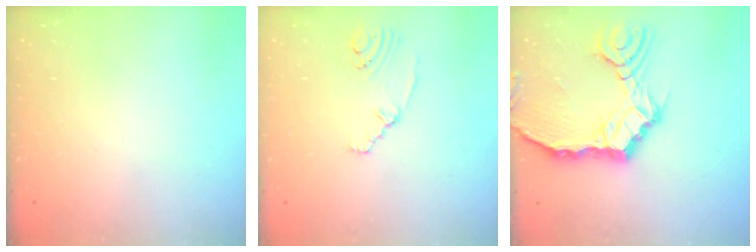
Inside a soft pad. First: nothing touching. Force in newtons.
{"total": 2.2, "press": 2.1, "slide": 0.6}
{"total": 16.0, "press": 15.6, "slide": 3.6}